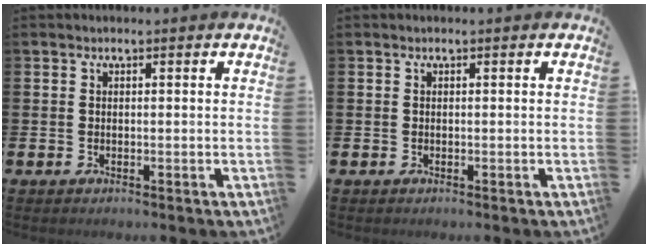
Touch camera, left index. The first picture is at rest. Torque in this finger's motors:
{"motor_torque": [-0.03, 0.03, 0.00, 0.00]}